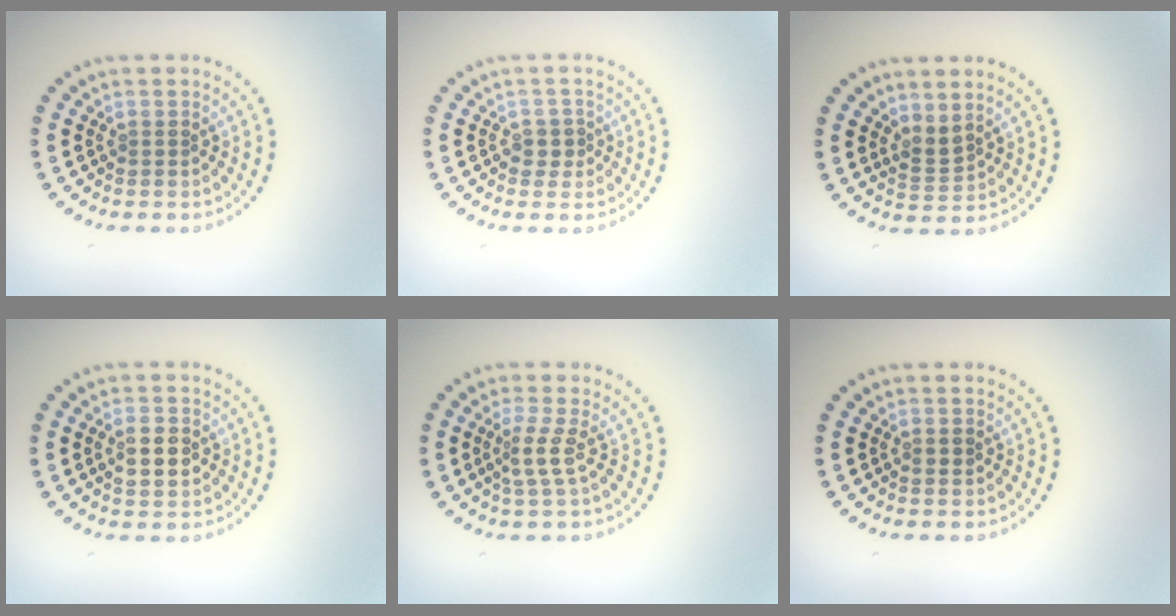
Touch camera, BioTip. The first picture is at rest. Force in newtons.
{"total": 1.4, "press": 1.2, "slide": 0.6}
{"total": 1.9, "press": 1.4, "slide": 1.2}
{"total": 2.9, "press": 2.9, "slide": 0.2}
{"total": 2.2, "press": 1.5, "slide": 1.5}
{"total": 0.8, "press": 0.7, "slide": 0.2}